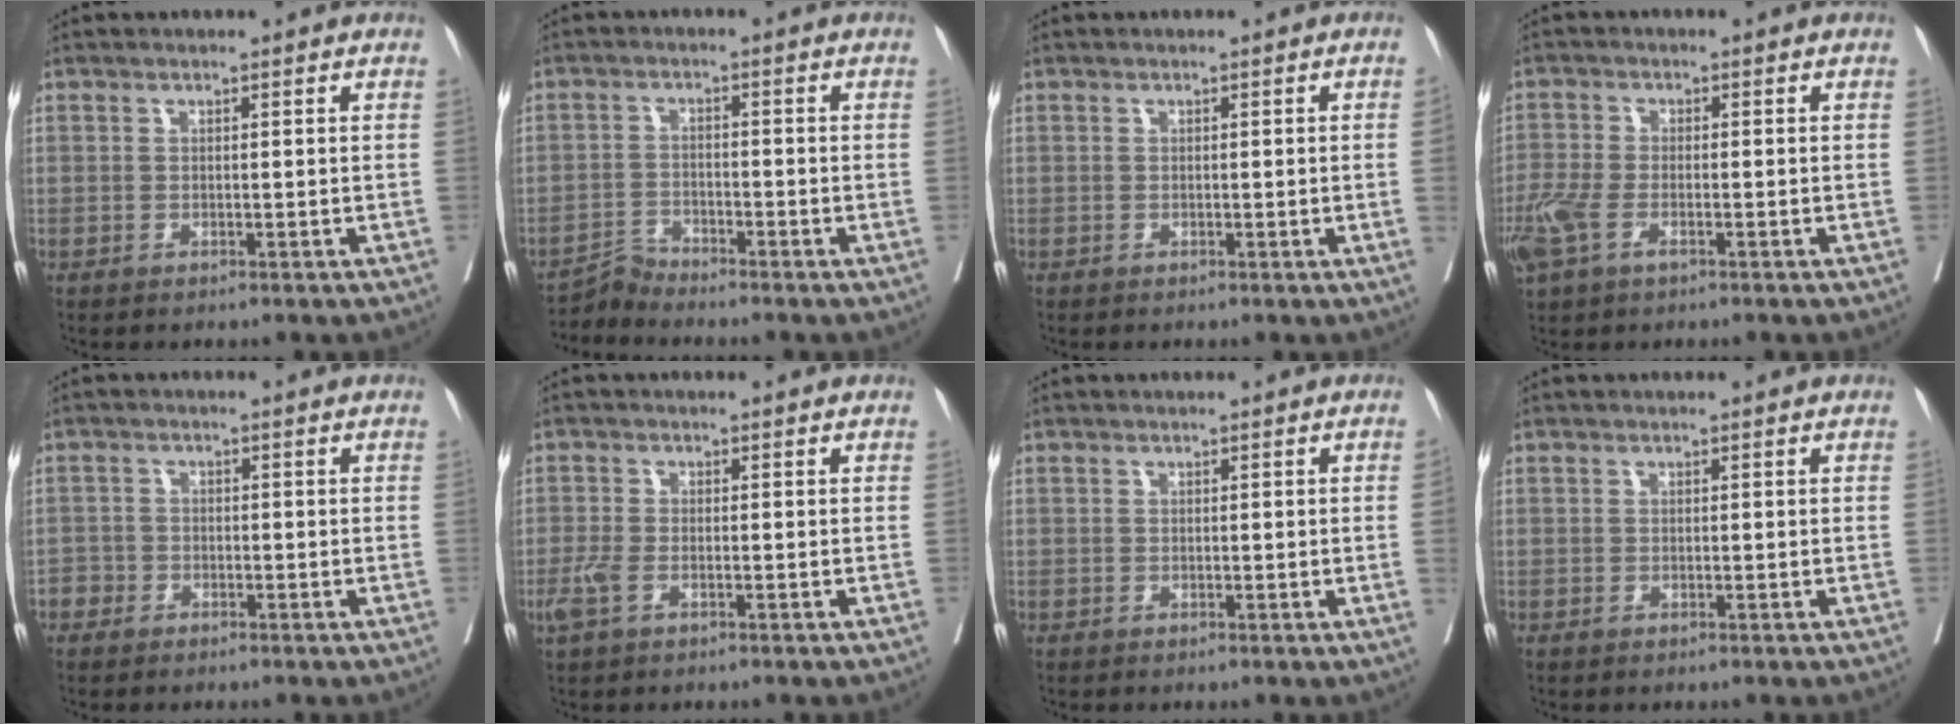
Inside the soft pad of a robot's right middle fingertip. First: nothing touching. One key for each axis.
{"total": 2.8, "fx": -2.6, "fy": -0.5, "fz": -1.0, "tx": 0.025, "ty": -0.012, "tz": -0.048}
{"total": 1.7, "fx": -0.2, "fy": -0.5, "fz": 1.7, "tx": -0.027, "ty": 0.001, "tz": 0.001}
{"total": 5.3, "fx": -2.3, "fy": 2.5, "fz": 4.1, "tx": -0.108, "ty": -0.009, "tz": -0.047}
{"total": 2.0, "fx": -1.3, "fy": 1.5, "fz": -0.1, "tx": 0.005, "ty": 0.010, "tz": -0.031}
{"total": 2.7, "fx": -1.2, "fy": 1.2, "fz": 2.1, "tx": -0.058, "ty": -0.003, "tz": -0.026}
{"total": 1.4, "fx": -0.1, "fy": -0.4, "fz": 1.3, "tx": -0.022, "ty": 0.001, "tz": 0.001}
{"total": 0.0}